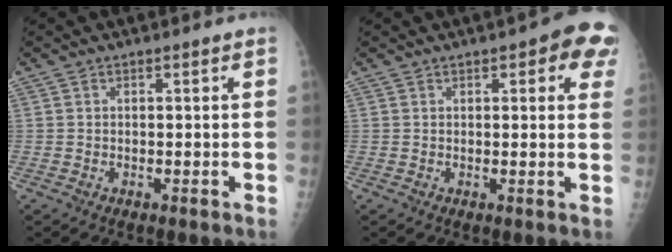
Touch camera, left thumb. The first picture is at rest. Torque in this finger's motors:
{"motor_torque": [0.06, 0.24, 0.22, 0.08, 0.06]}